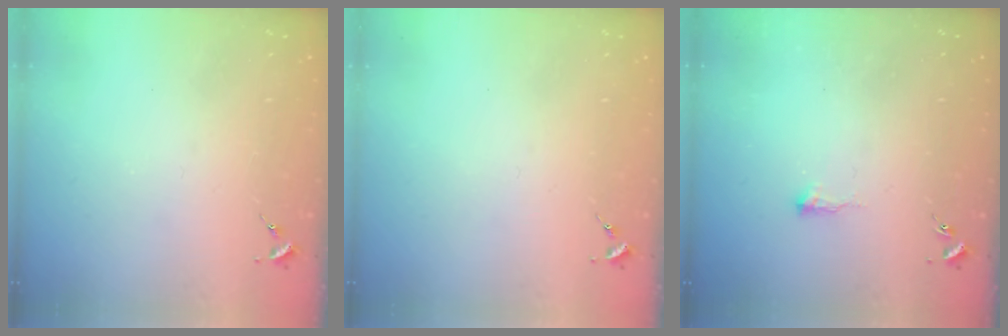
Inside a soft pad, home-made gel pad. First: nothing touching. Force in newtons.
{"total": 0.0}
{"total": 4.8, "press": 4.7, "slide": 0.7}